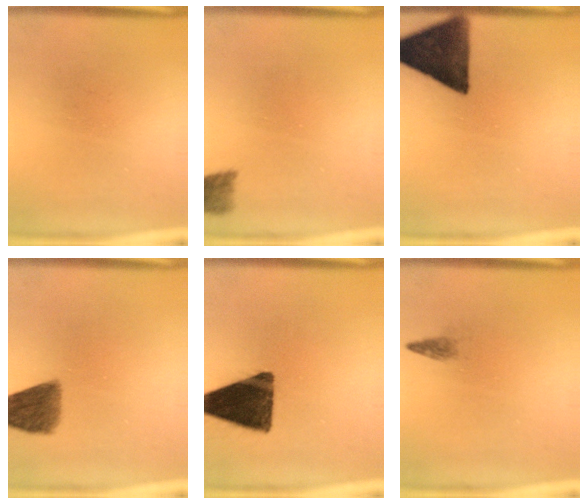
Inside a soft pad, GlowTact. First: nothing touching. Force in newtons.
{"total": 2.5}
{"total": 14.2}
{"total": 7.0}
{"total": 14.9}
{"total": 1.0}